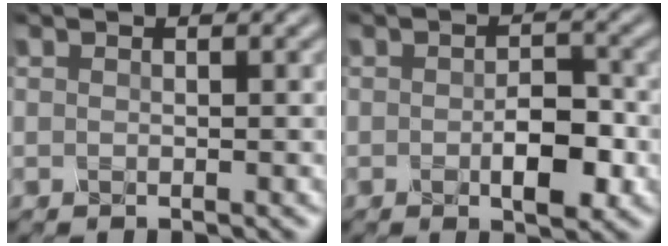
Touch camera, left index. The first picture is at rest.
{"total": 3.8, "force": [-1.1, 1.9, 3.1], "torque": [-0.049, -0.010, -0.017]}